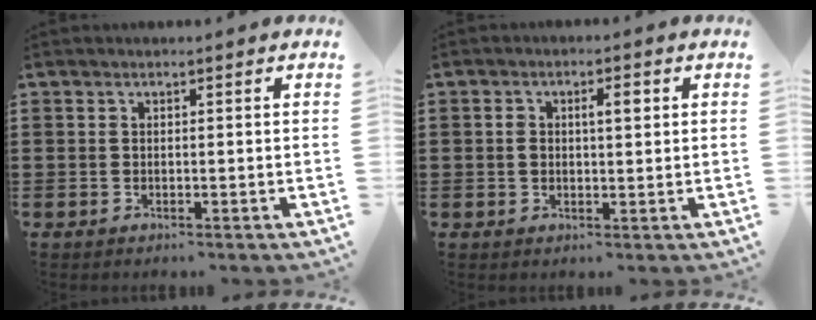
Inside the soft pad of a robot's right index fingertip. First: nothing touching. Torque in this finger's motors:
{"motor_torque": [0.05, -0.01, 0.07, 0.02]}